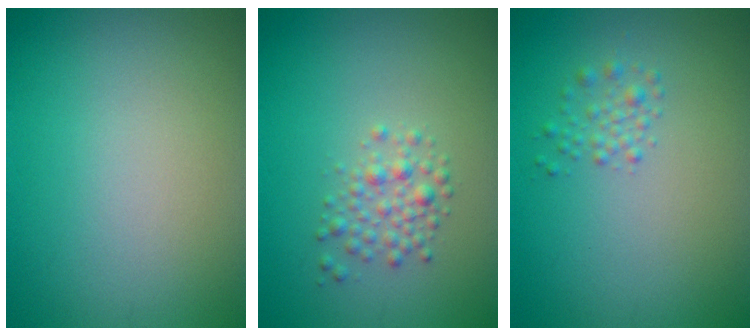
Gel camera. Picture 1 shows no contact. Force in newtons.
{"total": 2.1, "press": 2.1, "slide": 0.1}
{"total": 1.4, "press": 1.3, "slide": 0.1}